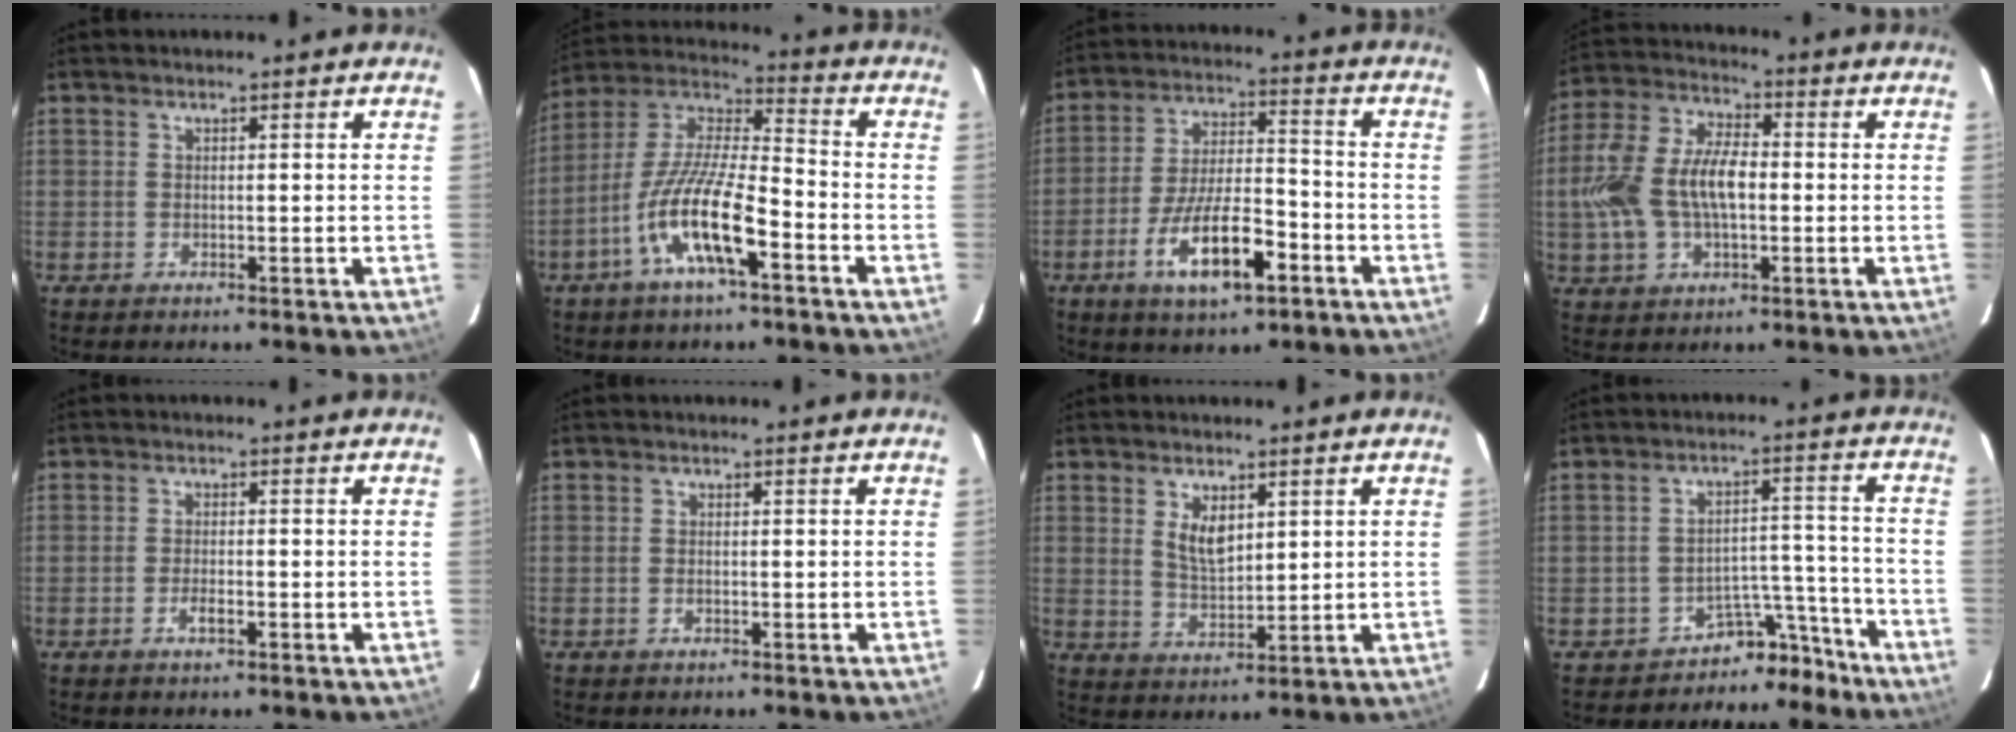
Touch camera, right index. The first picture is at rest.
{"total": 14.7, "force": [-6.8, 3.2, 12.7], "torque": [-0.256, -0.008, -0.135]}
{"total": 13.5, "force": [-6.5, 4.4, 11.0], "torque": [-0.213, -0.005, -0.108]}
{"total": 14.3, "force": [-1.0, 7.9, 11.8], "torque": [-0.254, 0.015, -0.019]}
{"total": 2.2, "force": [-1.2, 0.6, 1.8], "torque": [-0.042, 0.000, -0.024]}
{"total": 0.8, "force": [-0.4, 0.4, 0.6], "torque": [-0.013, 0.000, -0.007]}
{"total": 5.3, "force": [2.2, 2.7, 4.0], "torque": [-0.067, -0.003, 0.047]}
{"total": 7.6, "force": [-6.4, 4.1, -0.4], "torque": [0.019, 0.048, -0.088]}